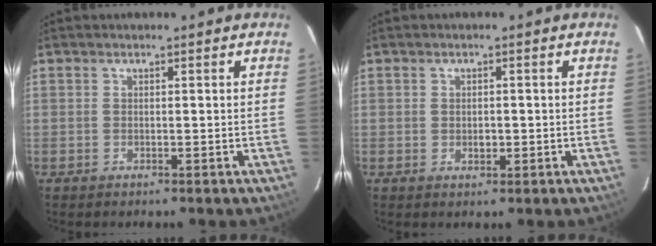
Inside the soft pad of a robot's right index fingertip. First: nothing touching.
{"total": 1.6, "force": [-0.2, 1.4, 0.8], "torque": [-0.011, 0.000, -0.002]}